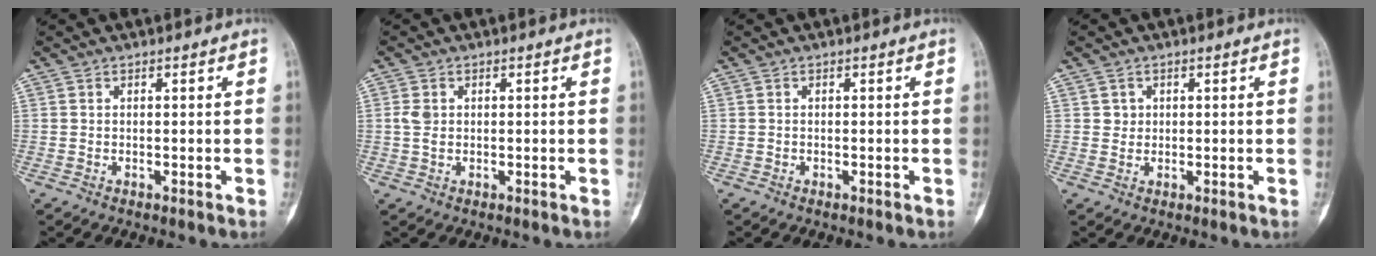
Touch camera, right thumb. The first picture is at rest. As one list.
[{"total": 2.4, "force": [0.4, 1.7, 1.6], "torque": [-0.031, 0.001, 0.009]}, {"total": 0.0}, {"total": 1.6, "force": [0.4, 1.5, 0.3], "torque": [0.006, 0.001, 0.005]}]